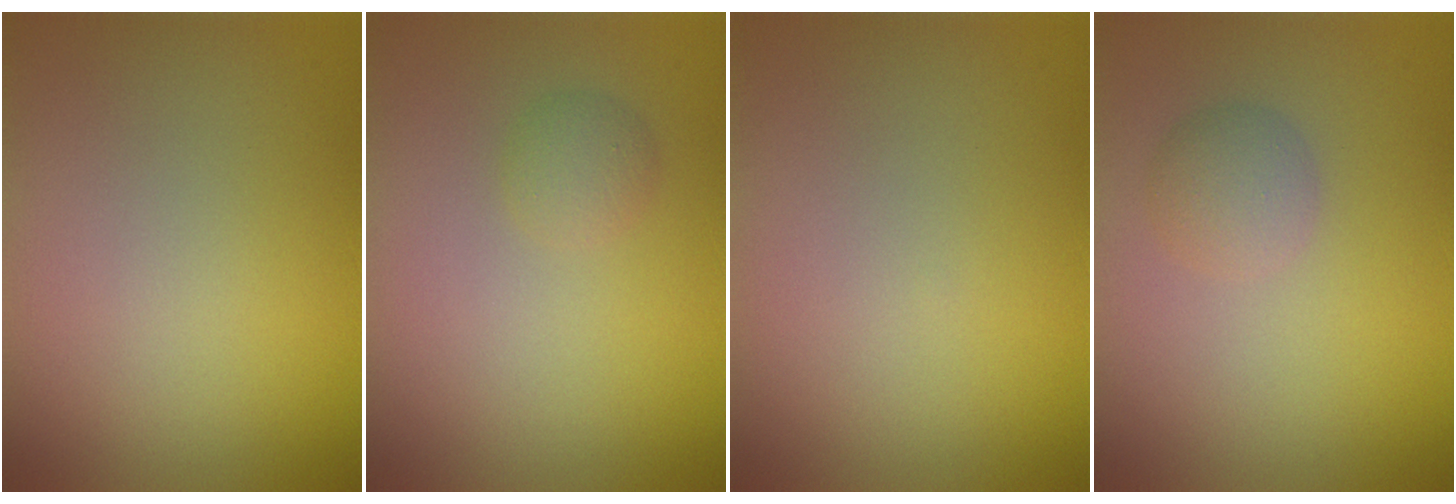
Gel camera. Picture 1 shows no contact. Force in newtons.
{"total": 1.3, "press": 1.3, "slide": 0.0}
{"total": 0.0}
{"total": 2.0, "press": 2.0, "slide": 0.0}